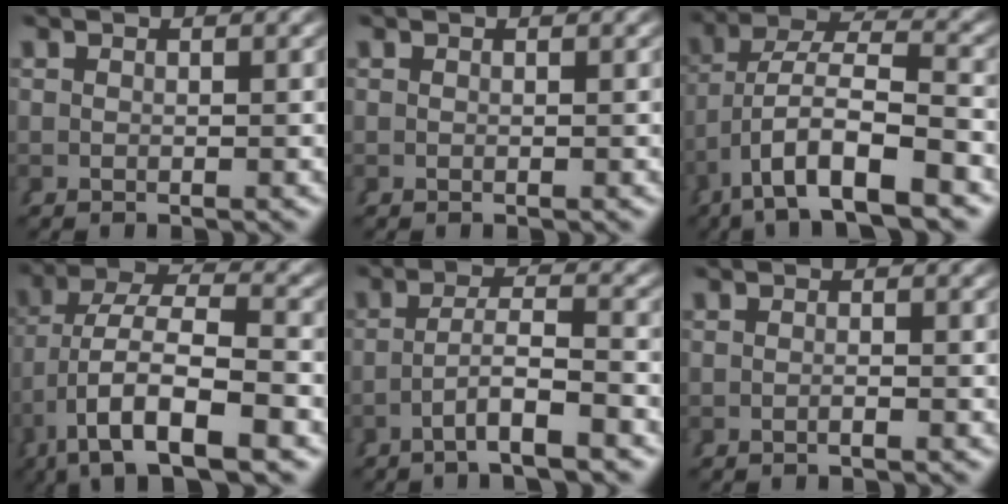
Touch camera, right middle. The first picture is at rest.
{"total": 0.0}
{"total": 7.2, "force": [-2.3, 3.4, 5.9], "torque": [-0.126, -0.020, -0.026]}
{"total": 8.5, "force": [-3.1, 4.2, 6.8], "torque": [-0.133, -0.026, -0.036]}
{"total": 4.0, "force": [-2.6, 0.3, 3.1], "torque": [-0.057, -0.010, -0.038]}
{"total": 0.8, "force": [-0.7, -0.1, 0.4], "torque": [-0.011, 0.001, -0.015]}